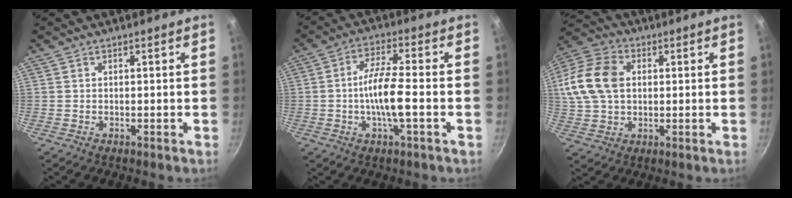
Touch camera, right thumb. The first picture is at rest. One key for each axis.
{"total": 8.9, "fx": -1.7, "fy": 1.8, "fz": 8.5, "tx": -0.163, "ty": 0.022, "tz": -0.036}
{"total": 16.5, "fx": 2.7, "fy": 11.9, "fz": 11.1, "tx": -0.221, "ty": 0.022, "tz": 0.041}